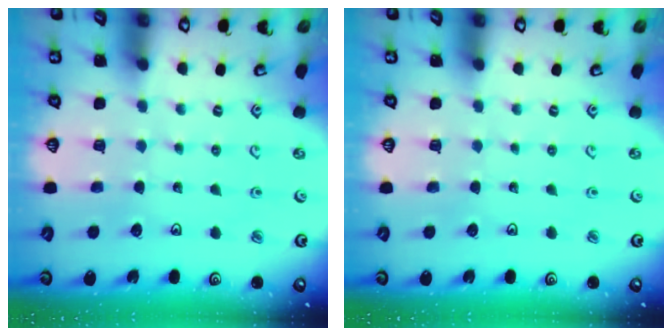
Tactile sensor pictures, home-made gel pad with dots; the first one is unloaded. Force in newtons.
{"total": 0.0}